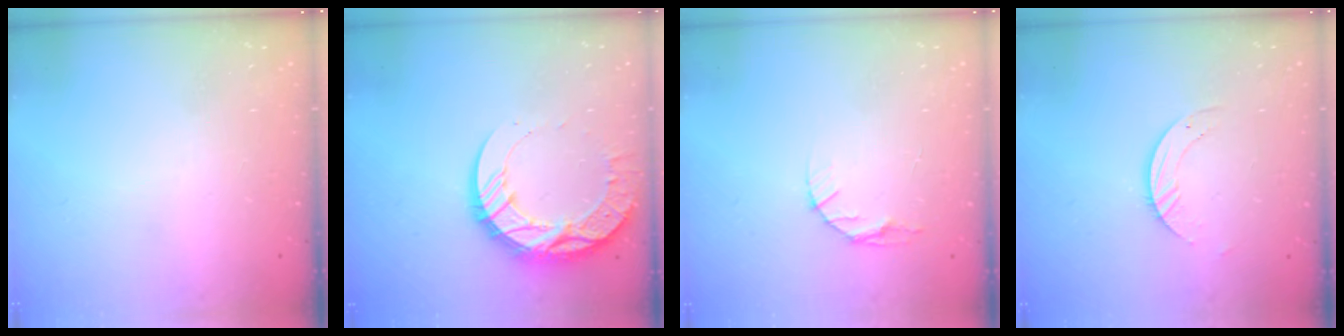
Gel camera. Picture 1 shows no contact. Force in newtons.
{"total": 14.6, "press": 14.5, "slide": 1.1}
{"total": 4.9, "press": 4.9, "slide": 0.6}
{"total": 3.8, "press": 3.8, "slide": 0.2}